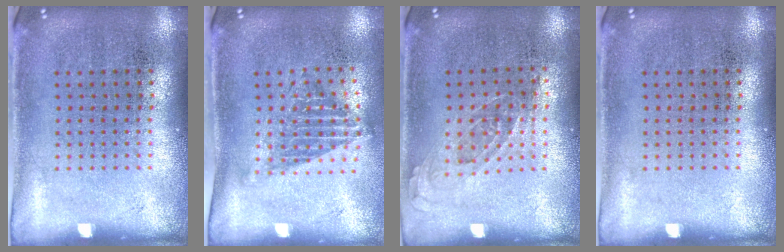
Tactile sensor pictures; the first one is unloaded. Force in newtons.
{"total": 1.3, "press": 1.0, "slide": 0.9}
{"total": 0.6, "press": 0.6, "slide": 0.3}
{"total": 0.0}